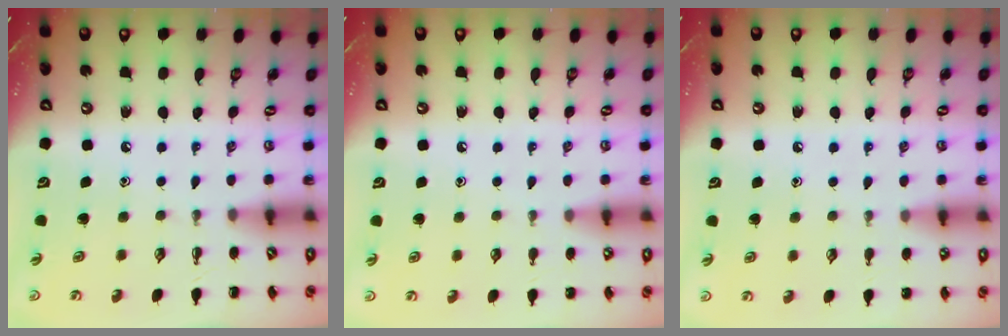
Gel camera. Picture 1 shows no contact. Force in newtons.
{"total": 3.1, "press": 3.0, "slide": 1.0}
{"total": 4.9, "press": 4.6, "slide": 1.8}